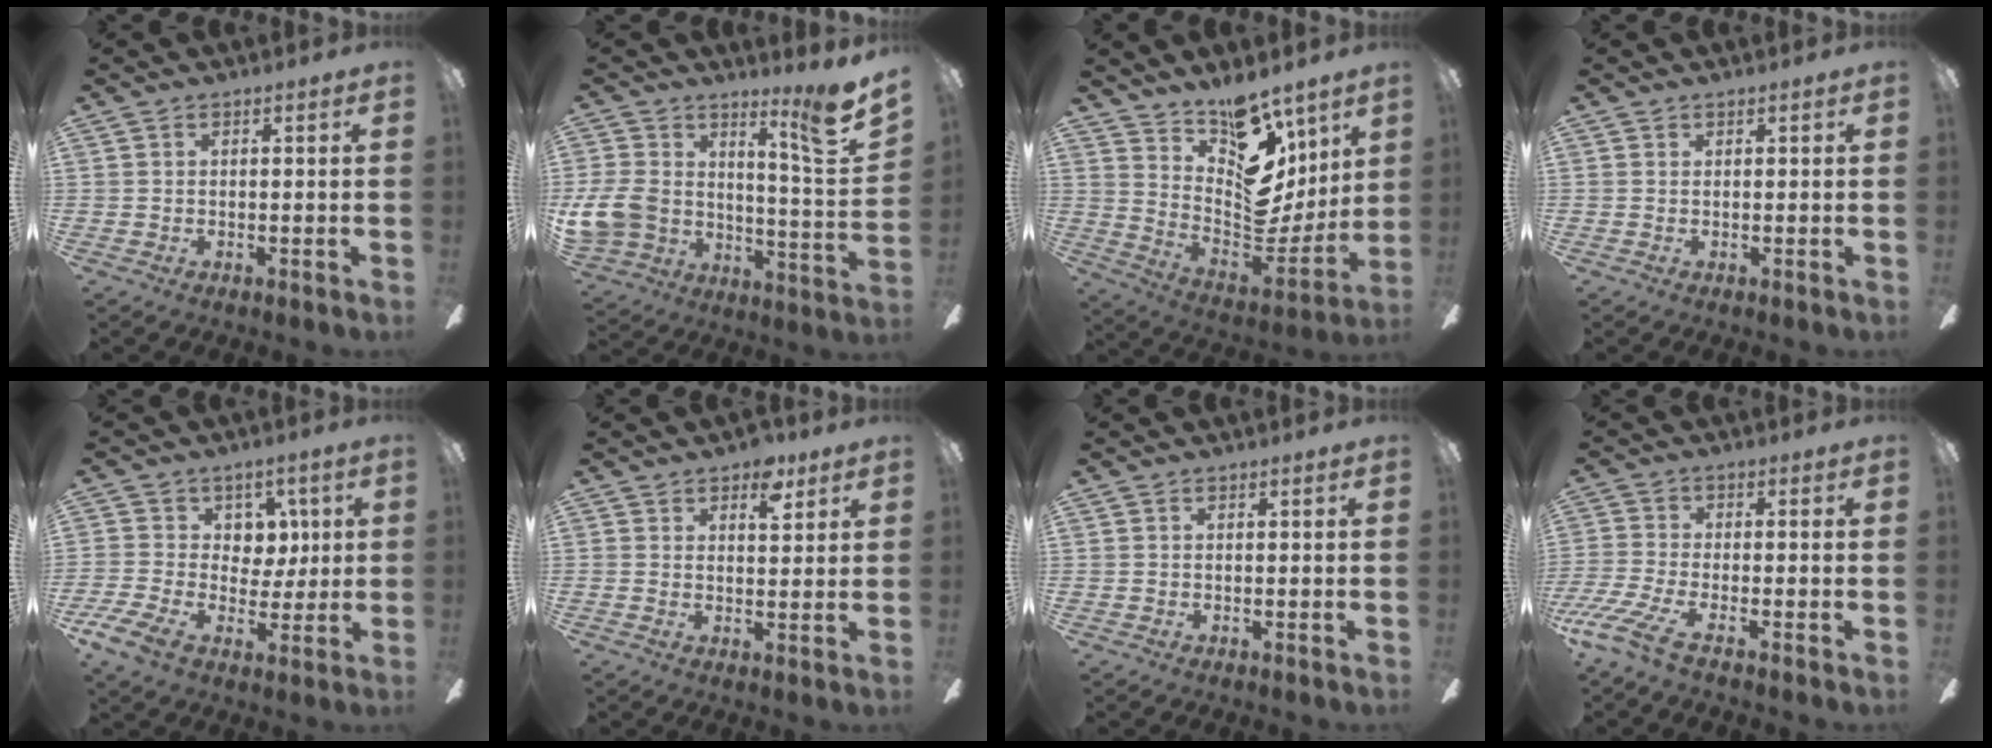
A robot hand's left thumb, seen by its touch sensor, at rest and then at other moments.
{"total": 17.0, "force": [8.1, 8.1, 12.6], "torque": [-0.188, -0.052, 0.134]}
{"total": 16.4, "force": [10.8, 9.1, 8.2], "torque": [-0.090, -0.113, 0.194]}
{"total": 0.0}
{"total": 9.8, "force": [0.2, 8.5, 5.0], "torque": [-0.093, 0.007, 0.011]}
{"total": 6.1, "force": [4.0, 2.8, 3.6], "torque": [-0.032, -0.018, 0.063]}
{"total": 0.0}
{"total": 8.1, "force": [-4.5, 1.6, 6.6], "torque": [-0.149, -0.004, -0.088]}